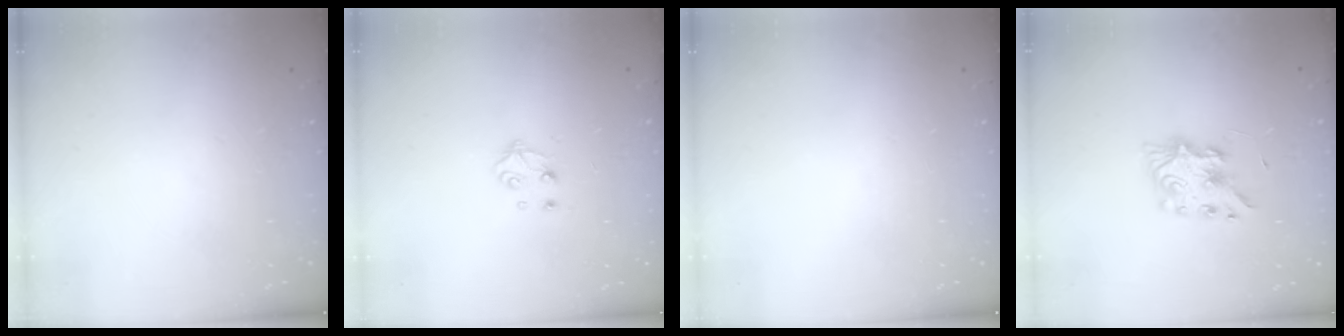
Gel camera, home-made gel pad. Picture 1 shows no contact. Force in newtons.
{"total": 5.3, "press": 5.3, "slide": 0.3}
{"total": 0.0}
{"total": 7.9, "press": 7.9, "slide": 0.7}